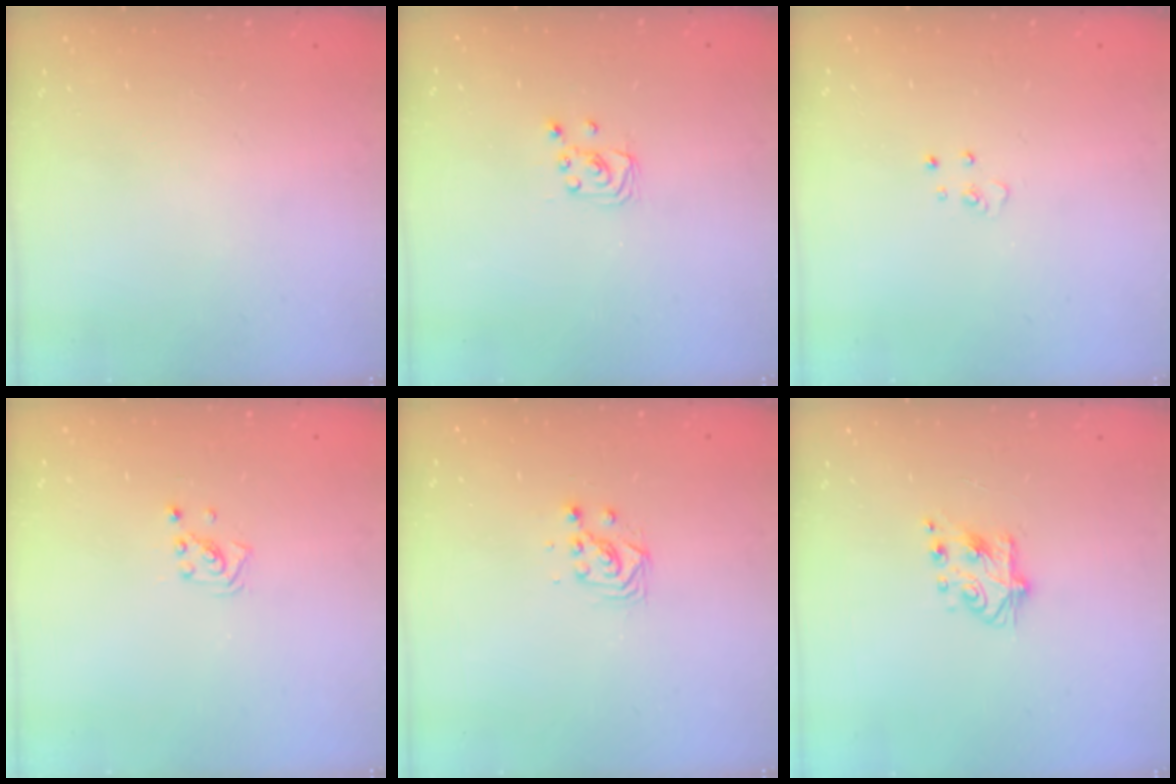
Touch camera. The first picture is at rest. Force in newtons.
{"total": 2.3, "press": 2.2, "slide": 0.3}
{"total": 3.4, "press": 3.4, "slide": 0.3}
{"total": 1.9, "press": 1.9, "slide": 0.1}
{"total": 3.6, "press": 3.6, "slide": 0.1}
{"total": 6.4, "press": 6.4, "slide": 0.5}